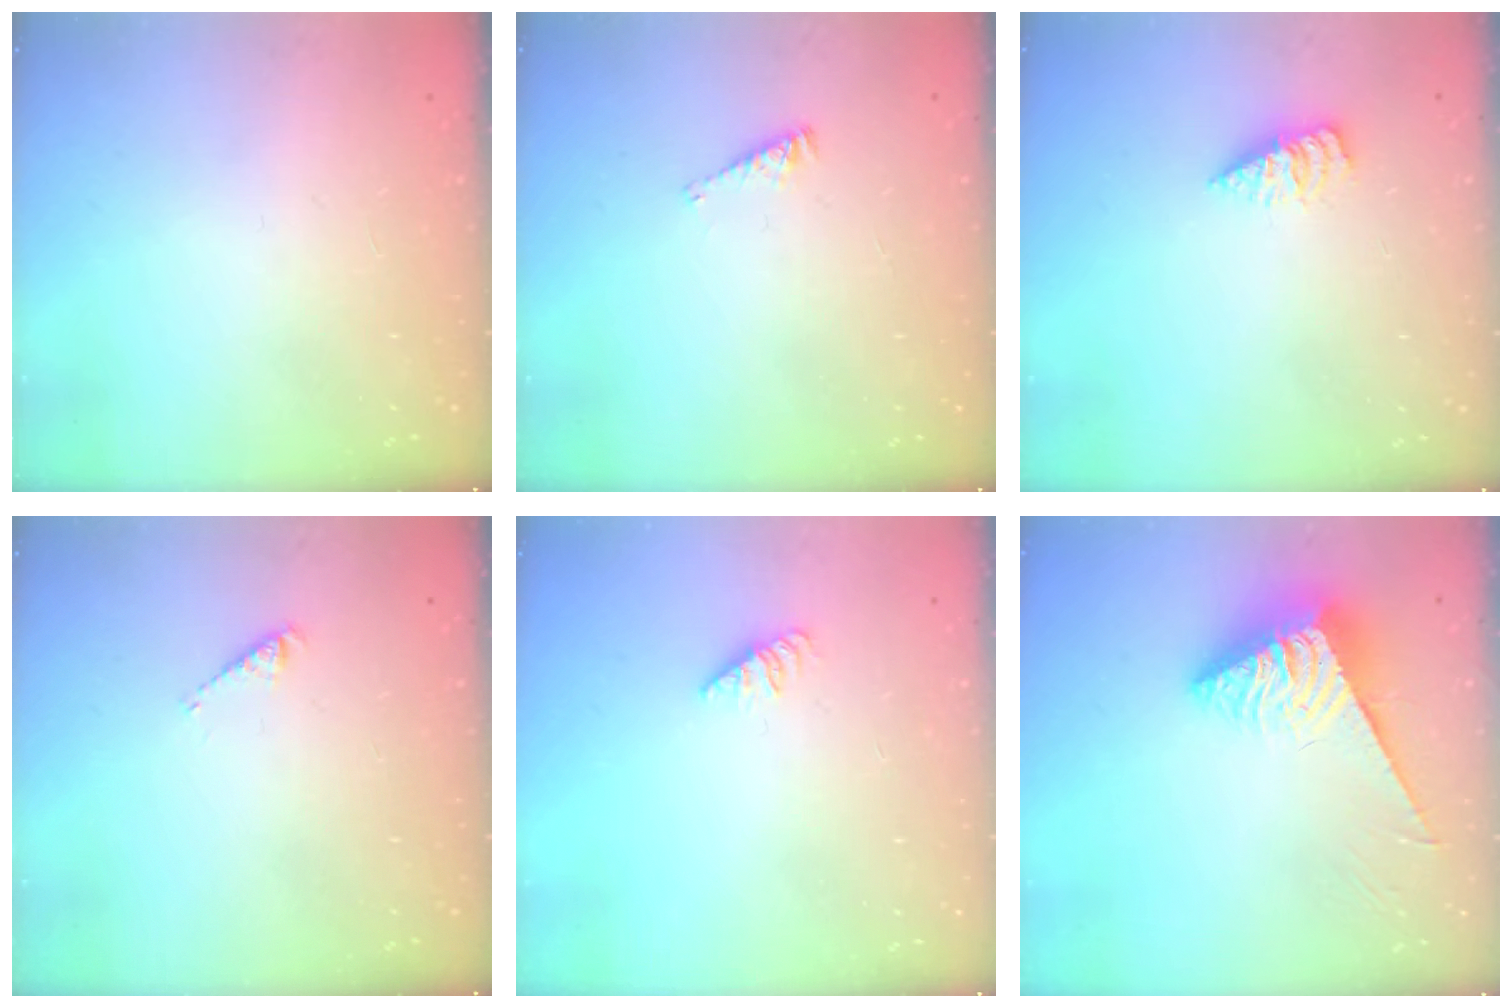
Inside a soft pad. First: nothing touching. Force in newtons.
{"total": 2.5, "press": 2.4, "slide": 0.4}
{"total": 4.8, "press": 4.8, "slide": 0.6}
{"total": 2.4, "press": 2.4, "slide": 0.5}
{"total": 1.2, "press": 1.1, "slide": 0.3}
{"total": 7.6, "press": 7.6, "slide": 0.3}